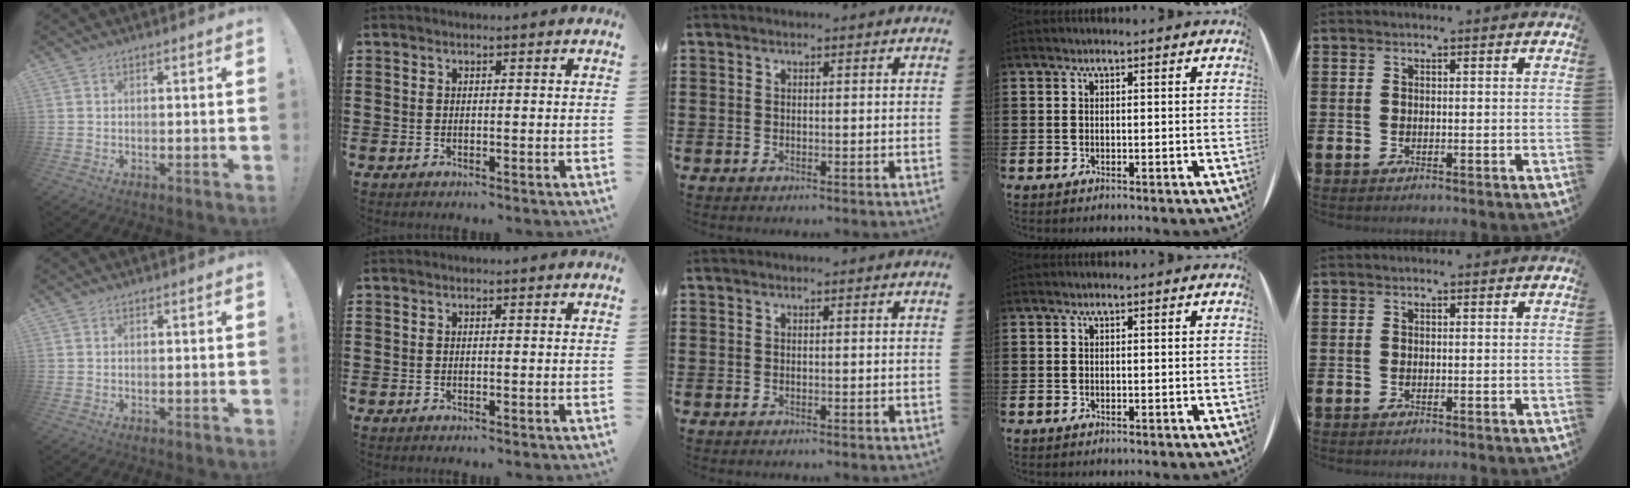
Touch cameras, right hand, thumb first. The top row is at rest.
{}